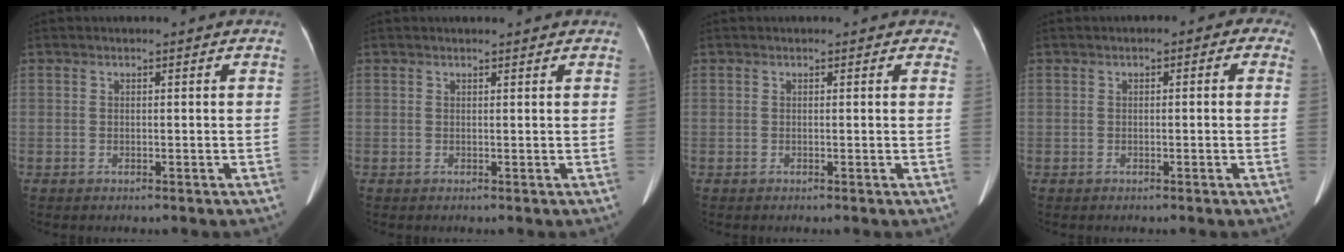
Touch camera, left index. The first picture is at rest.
{"total": 2.5, "force": [2.4, 0.4, 0.7], "torque": [-0.010, 0.010, 0.023]}
{"total": 1.6, "force": [1.2, 0.9, 0.2], "torque": [0.013, -0.002, -0.005]}
{"total": 2.6, "force": [0.6, 1.4, 2.1], "torque": [-0.012, 0.020, -0.004]}